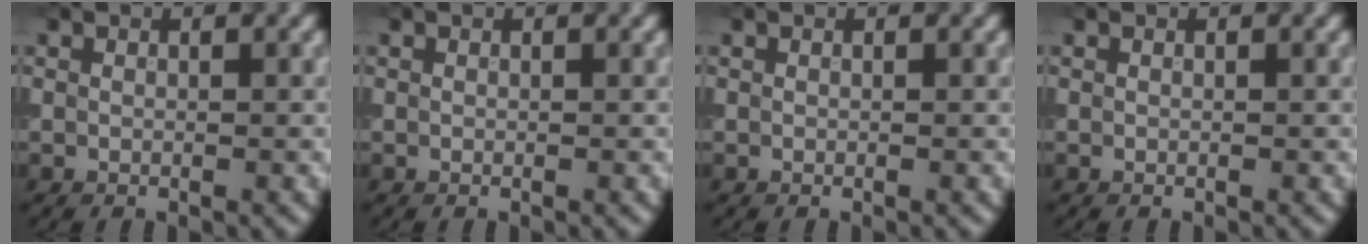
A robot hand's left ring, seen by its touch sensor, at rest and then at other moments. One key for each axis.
{"total": 0.0}
{"total": 0.0}
{"total": 0.0}